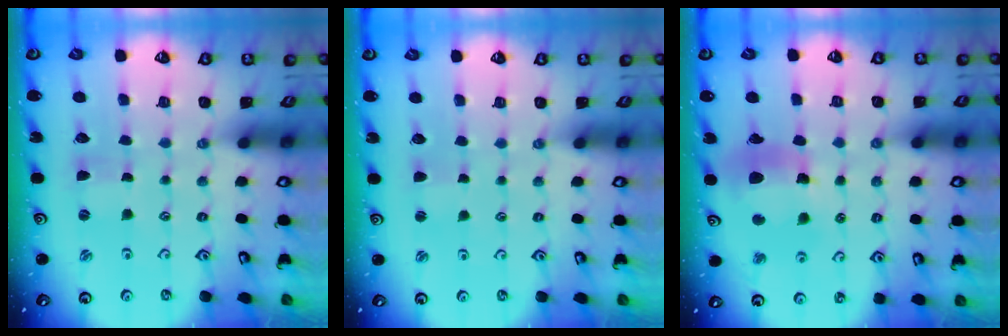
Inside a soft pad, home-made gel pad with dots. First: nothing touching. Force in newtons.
{"total": 1.6, "press": 1.6, "slide": 0.3}
{"total": 12.5, "press": 12.4, "slide": 1.7}